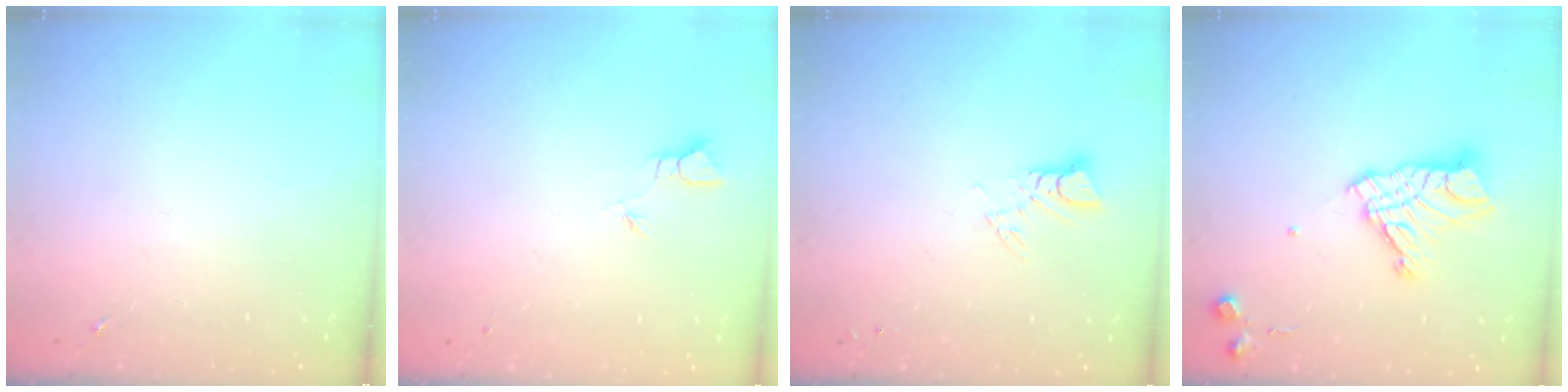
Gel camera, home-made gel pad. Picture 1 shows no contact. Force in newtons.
{"total": 2.0, "press": 2.0, "slide": 0.1}
{"total": 3.7, "press": 3.7, "slide": 0.4}
{"total": 14.5, "press": 14.5, "slide": 1.3}